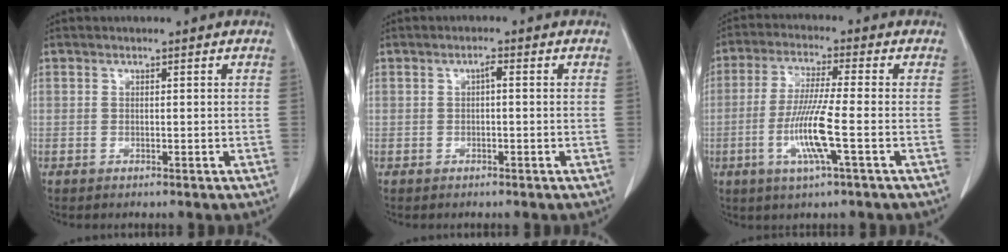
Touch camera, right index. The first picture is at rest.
{"total": 1.1, "force": [0.0, 0.2, 1.0], "torque": [-0.018, 0.003, 0.000]}
{"total": 9.2, "force": [-2.6, -0.4, 8.8], "torque": [-0.178, -0.013, -0.054]}